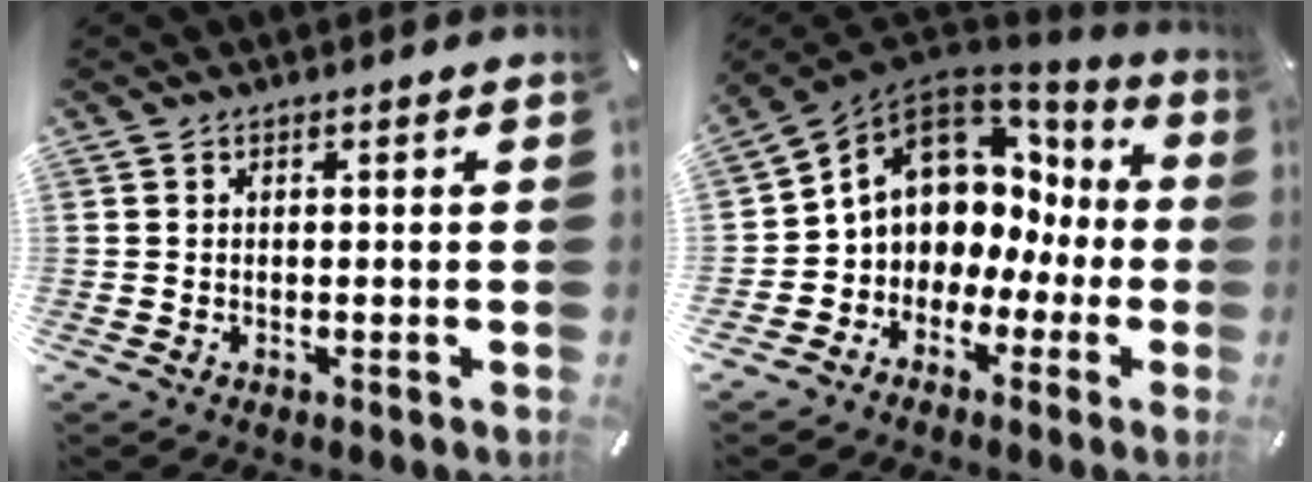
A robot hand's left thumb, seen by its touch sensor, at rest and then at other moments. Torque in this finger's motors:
{"motor_torque": [0.34, 1.66, 1.28, 0.86, 0.20]}